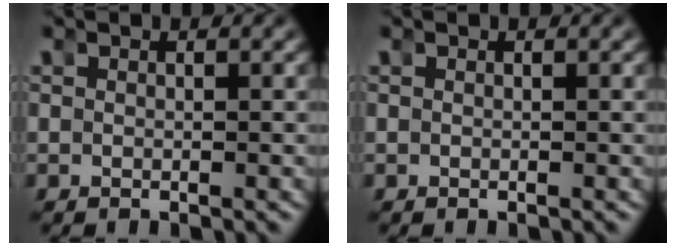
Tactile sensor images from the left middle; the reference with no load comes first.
{"total": 0.0}